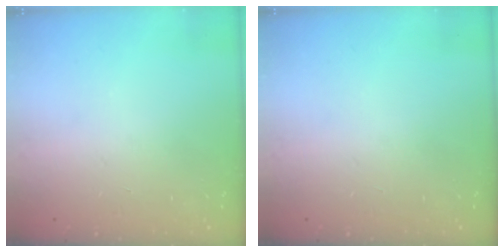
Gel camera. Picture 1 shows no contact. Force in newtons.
{"total": 0.0}